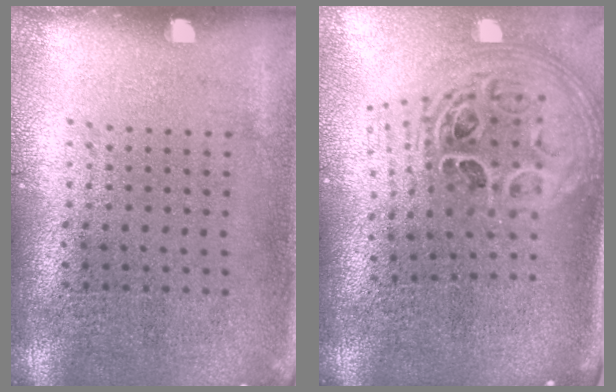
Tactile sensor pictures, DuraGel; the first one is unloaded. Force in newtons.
{"total": 2.9, "press": 2.0, "slide": 2.1}